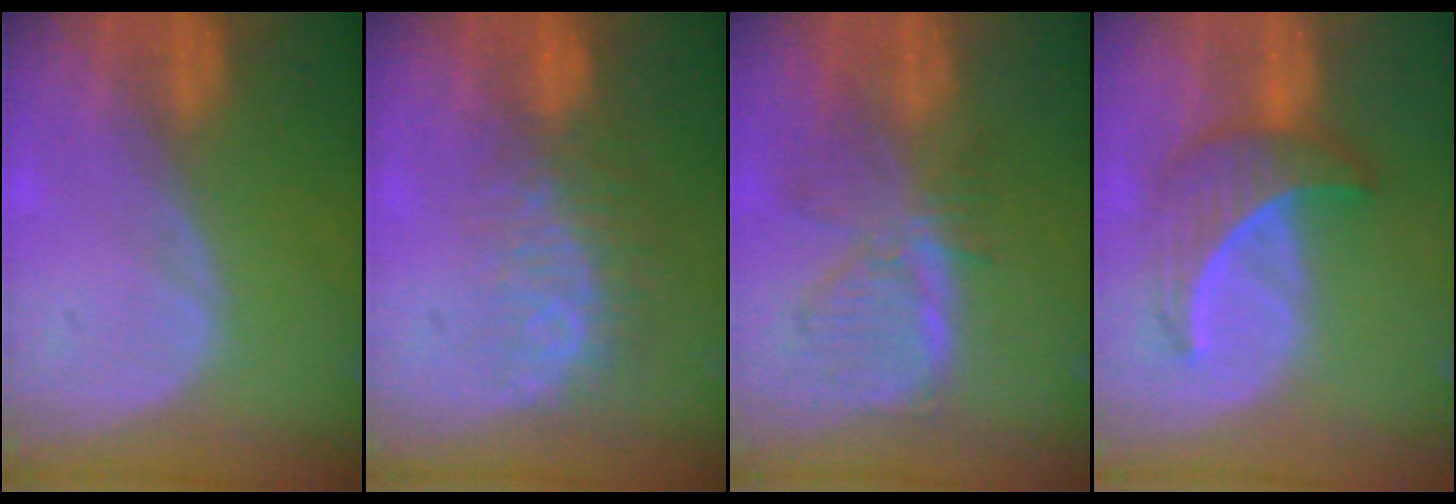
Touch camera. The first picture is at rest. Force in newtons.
{"total": 8.3, "press": 7.1, "slide": 4.4}
{"total": 7.7, "press": 6.9, "slide": 3.3}
{"total": 6.7, "press": 6.4, "slide": 1.9}